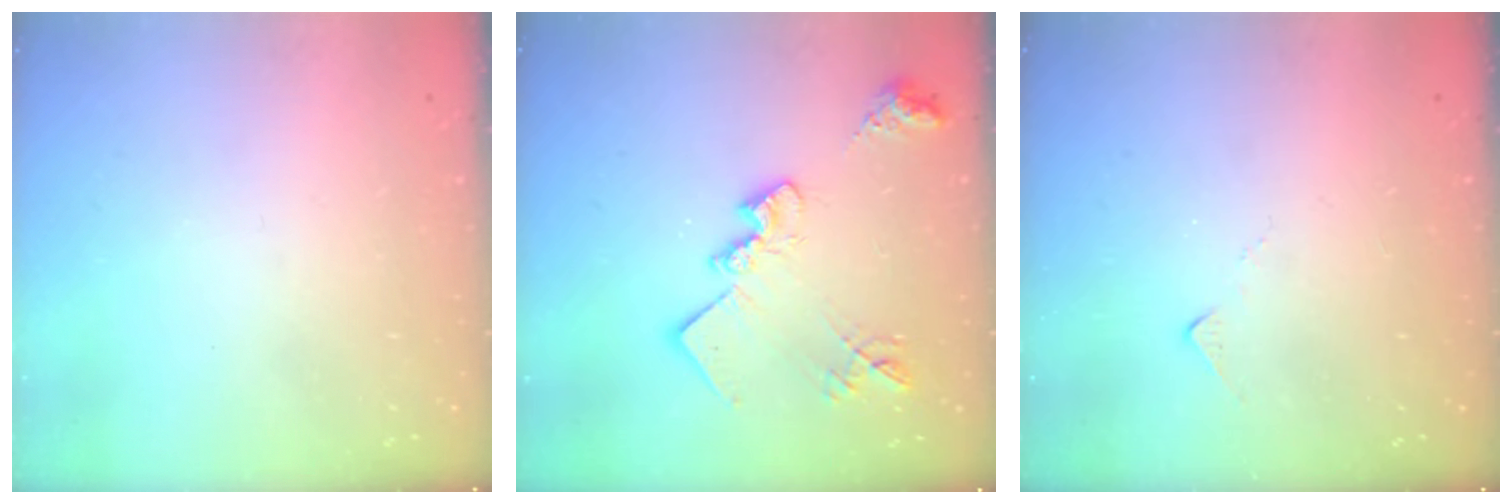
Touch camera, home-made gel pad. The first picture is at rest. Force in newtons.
{"total": 17.7, "press": 17.7, "slide": 1.0}
{"total": 5.1, "press": 5.1, "slide": 0.7}